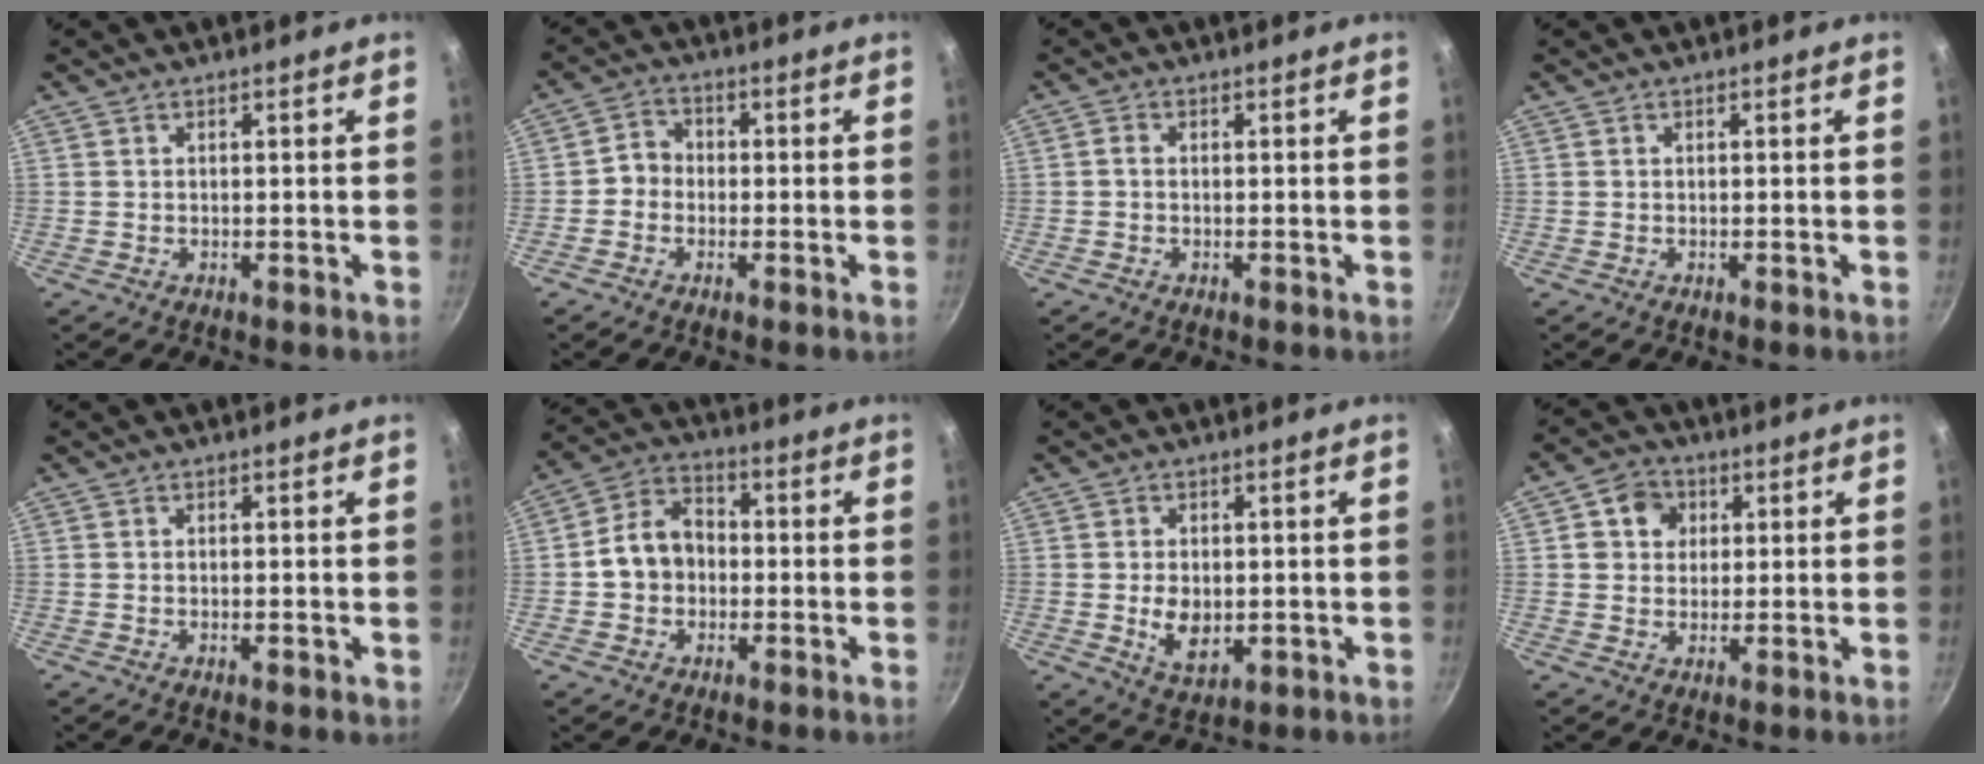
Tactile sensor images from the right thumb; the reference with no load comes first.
{"total": 3.9, "force": [-0.8, 3.5, 1.6], "torque": [-0.003, 0.015, -0.027]}
{"total": 1.2, "force": [-0.2, 0.9, 0.7], "torque": [-0.013, 0.006, -0.005]}
{"total": 0.0}
{"total": 0.9, "force": [-0.1, 0.3, 0.9], "torque": [-0.013, 0.000, -0.004]}
{"total": 9.4, "force": [-0.7, 7.5, 5.7], "torque": [-0.071, 0.028, -0.028]}
{"total": 6.3, "force": [-0.5, 4.1, 4.7], "torque": [-0.073, -0.009, 0.001]}
{"total": 6.6, "force": [2.0, 5.7, 2.6], "torque": [-0.012, 0.004, 0.024]}